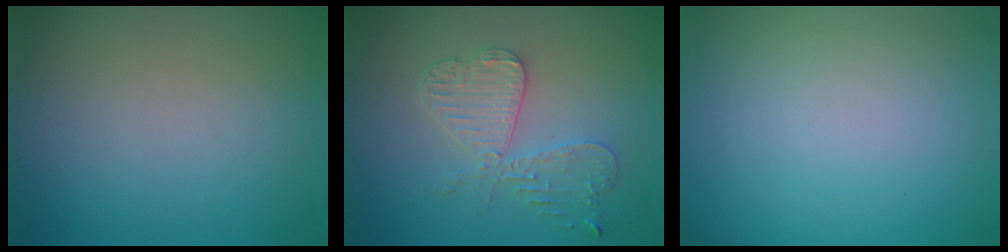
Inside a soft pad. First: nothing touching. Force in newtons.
{"total": 4.4, "press": 3.8, "slide": 2.2}
{"total": 0.0}